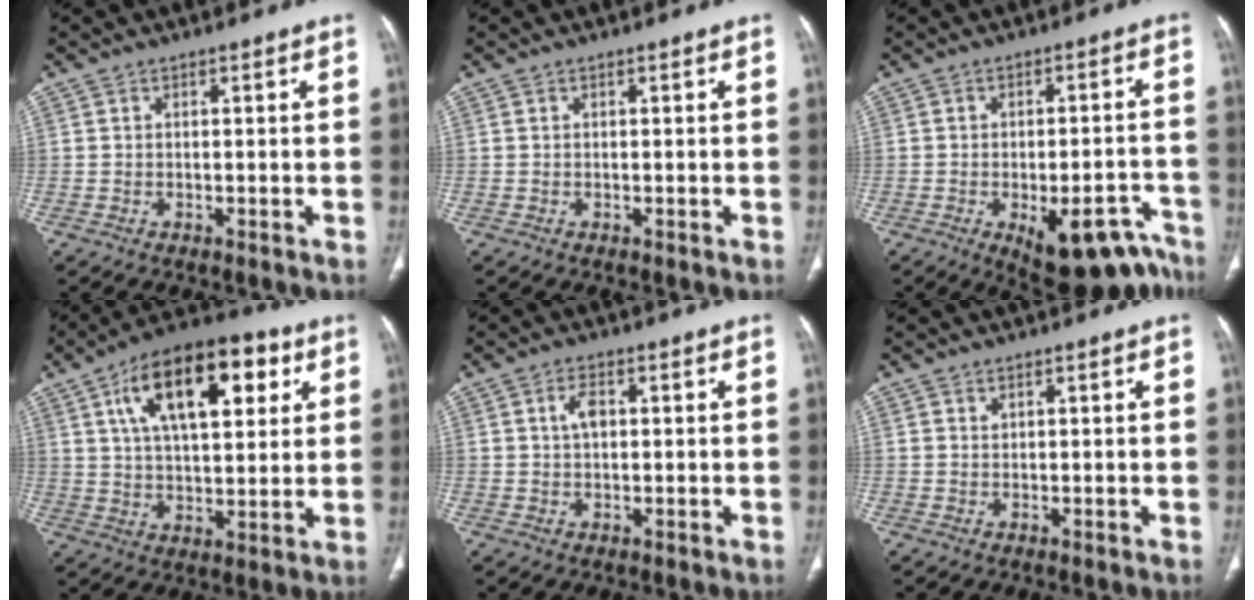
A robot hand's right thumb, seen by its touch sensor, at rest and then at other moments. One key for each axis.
{"total": 0.0}
{"total": 15.6, "fx": -9.3, "fy": 6.6, "fz": 10.8, "tx": -0.068, "ty": 0.059, "tz": -0.114}
{"total": 19.9, "fx": 7.8, "fy": 9.5, "fz": 15.8, "tx": -0.226, "ty": -0.002, "tz": 0.123}
{"total": 3.1, "fx": 0.7, "fy": 1.8, "fz": 2.5, "tx": -0.046, "ty": 0.003, "tz": 0.013}
{"total": 0.6, "fx": 0.4, "fy": 0.3, "fz": 0.2, "tx": -0.001, "ty": -0.002, "tz": 0.008}